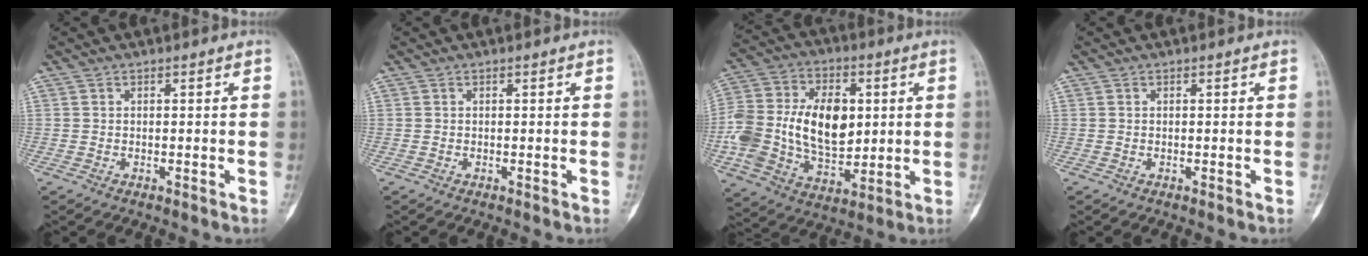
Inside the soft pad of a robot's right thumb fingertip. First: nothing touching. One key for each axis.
{"total": 0.0}
{"total": 20.8, "fx": 0.9, "fy": 13.4, "fz": 15.8, "tx": -0.292, "ty": 0.001, "tz": 0.025}
{"total": 0.0}